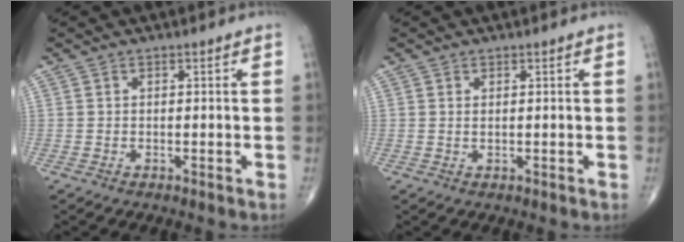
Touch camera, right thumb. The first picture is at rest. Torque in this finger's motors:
{"motor_torque": [-0.31, 0.21, -0.23, -0.11, 0.04]}